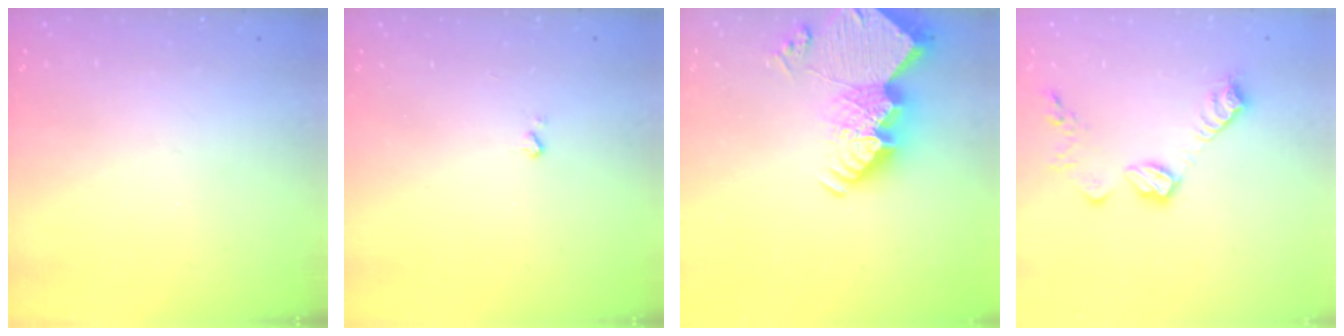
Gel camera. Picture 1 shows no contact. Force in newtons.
{"total": 2.5, "press": 2.4, "slide": 0.5}
{"total": 19.8, "press": 19.8, "slide": 1.9}
{"total": 11.8, "press": 11.8, "slide": 0.6}